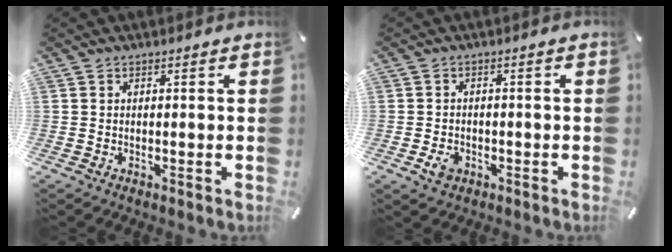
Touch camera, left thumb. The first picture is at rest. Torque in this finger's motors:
{"motor_torque": [0.07, 1.15, 0.11, 0.02, 0.01]}